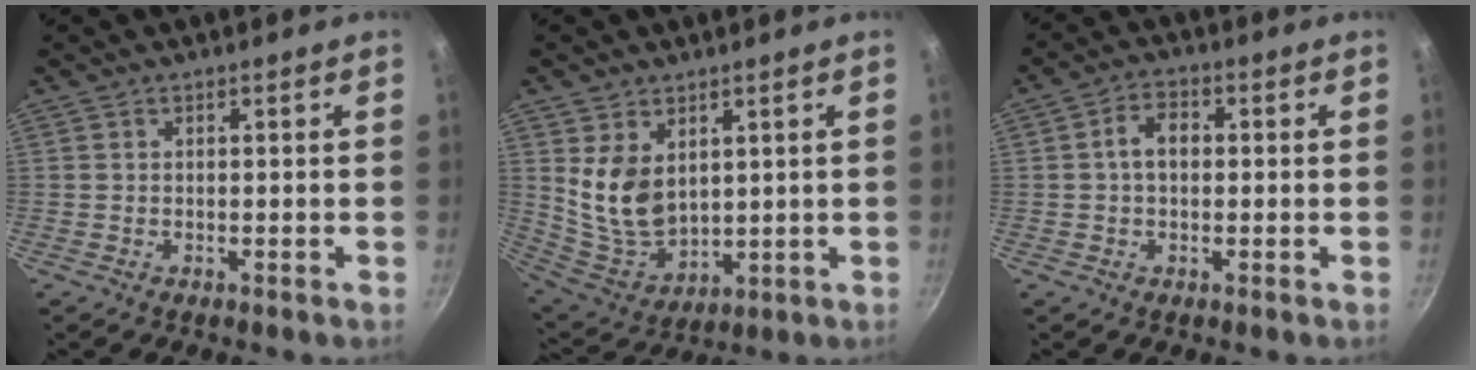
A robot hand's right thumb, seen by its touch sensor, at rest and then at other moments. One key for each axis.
{"total": 11.2, "fx": 3.2, "fy": 7.6, "fz": 7.6, "tx": -0.120, "ty": -0.038, "tz": 0.083}
{"total": 4.9, "fx": 0.2, "fy": 3.4, "fz": 3.5, "tx": -0.046, "ty": 0.016, "tz": -0.004}